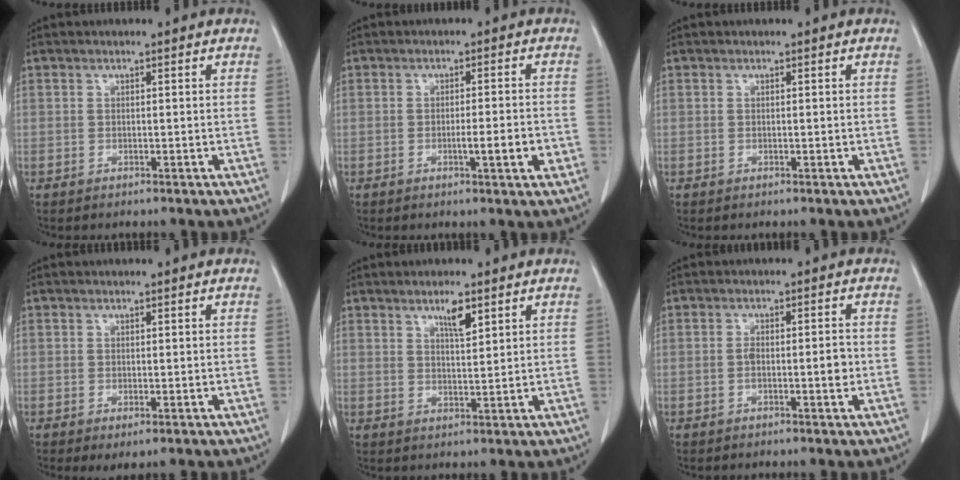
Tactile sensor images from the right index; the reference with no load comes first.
{"total": 4.4, "force": [-1.3, 0.3, 4.2], "torque": [-0.062, -0.003, -0.017]}
{"total": 0.0}
{"total": 1.7, "force": [-0.5, 0.5, 1.5], "torque": [-0.023, -0.009, -0.002]}
{"total": 3.7, "force": [2.3, 0.6, 2.8], "torque": [-0.051, -0.004, 0.040]}
{"total": 3.4, "force": [-0.6, 0.9, 3.2], "torque": [-0.056, 0.003, -0.009]}